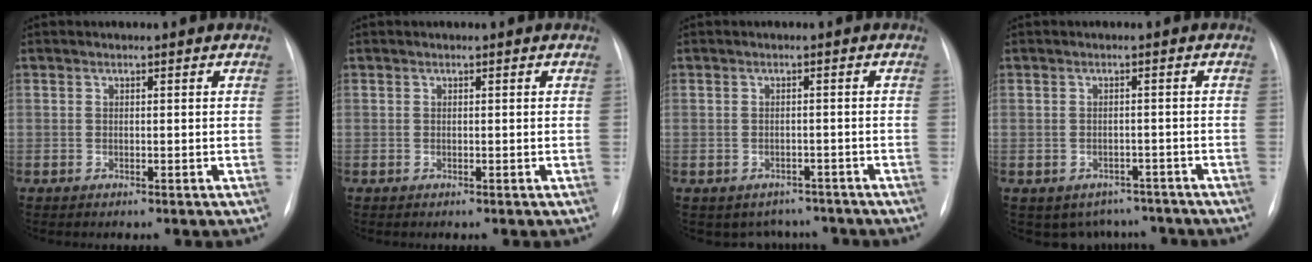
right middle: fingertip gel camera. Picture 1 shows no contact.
{"total": 0.0}
{"total": 5.0, "force": [-4.1, 2.8, 0.0], "torque": [0.010, 0.018, -0.049]}
{"total": 6.0, "force": [-4.8, 3.5, 0.4], "torque": [0.009, 0.017, -0.058]}